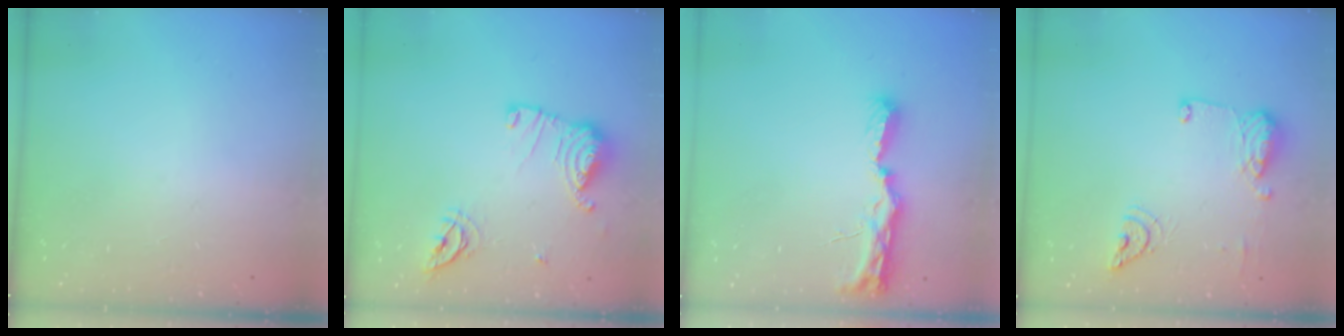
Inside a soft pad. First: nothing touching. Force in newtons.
{"total": 12.8, "press": 12.8, "slide": 0.5}
{"total": 8.3, "press": 8.2, "slide": 0.8}
{"total": 11.2, "press": 11.1, "slide": 1.5}